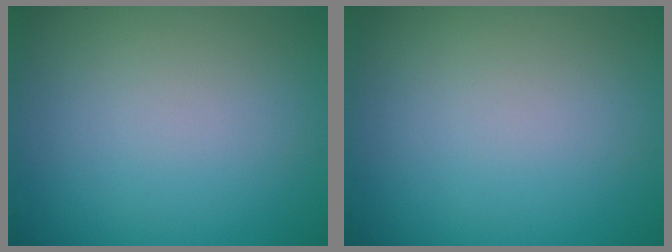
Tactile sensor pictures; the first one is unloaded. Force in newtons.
{"total": 0.0}